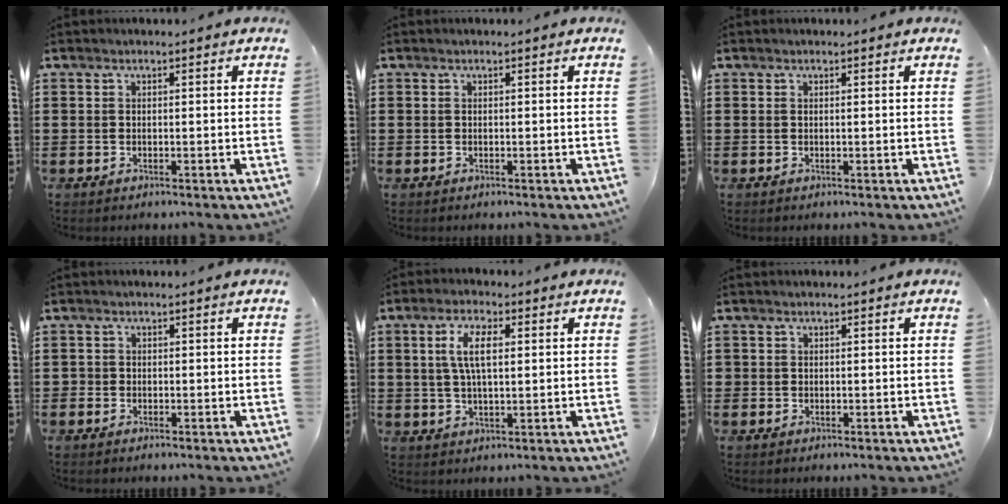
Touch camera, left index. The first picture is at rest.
{"total": 0.0}
{"total": 0.0}
{"total": 0.8, "force": [-0.2, 0.7, 0.2], "torque": [-0.005, 0.003, -0.006]}
{"total": 6.0, "force": [1.4, 2.4, 5.4], "torque": [-0.119, 0.009, 0.019]}
{"total": 0.6, "force": [0.0, 0.6, 0.0], "torque": [-0.002, 0.005, -0.001]}